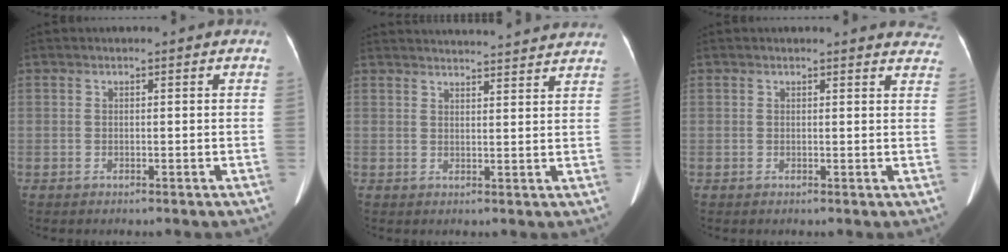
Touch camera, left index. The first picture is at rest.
{"total": 17.5, "force": [16.9, 1.1, 4.5], "torque": [-0.061, 0.015, 0.212]}
{"total": 5.8, "force": [5.7, 1.2, 0.4], "torque": [0.024, -0.022, 0.025]}